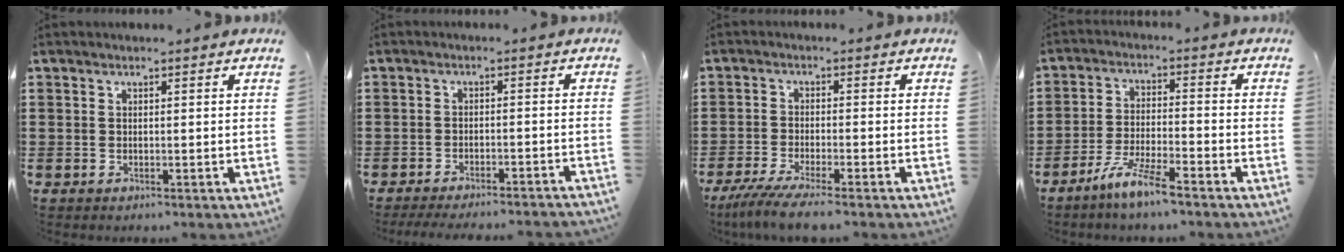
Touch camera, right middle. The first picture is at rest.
{"total": 2.9, "force": [-2.8, -0.1, 0.6], "torque": [-0.011, 0.000, -0.057]}
{"total": 4.8, "force": [-4.2, -0.3, 2.3], "torque": [-0.059, -0.022, -0.083]}
{"total": 6.4, "force": [-5.2, 0.3, 3.8], "torque": [-0.088, -0.010, -0.100]}